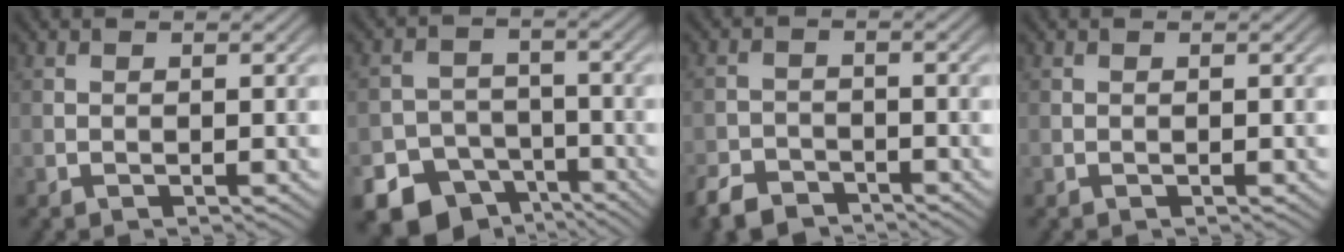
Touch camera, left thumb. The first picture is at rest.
{"total": 10.8, "force": [-7.4, 7.3, 3.1], "torque": [-0.056, -0.025, -0.116]}
{"total": 4.5, "force": [-3.7, 1.9, 1.6], "torque": [-0.026, -0.007, -0.077]}
{"total": 0.0}